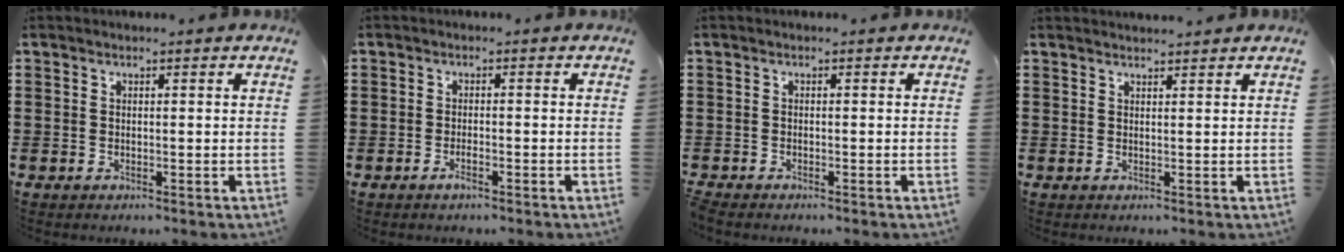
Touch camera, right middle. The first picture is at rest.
{"total": 1.4, "force": [-1.0, 0.5, 0.8], "torque": [-0.018, -0.003, -0.018]}
{"total": 0.7, "force": [-0.7, 0.1, 0.1], "torque": [-0.003, -0.002, -0.014]}
{"total": 1.3, "force": [1.3, 0.0, 0.1], "torque": [0.004, -0.003, 0.022]}